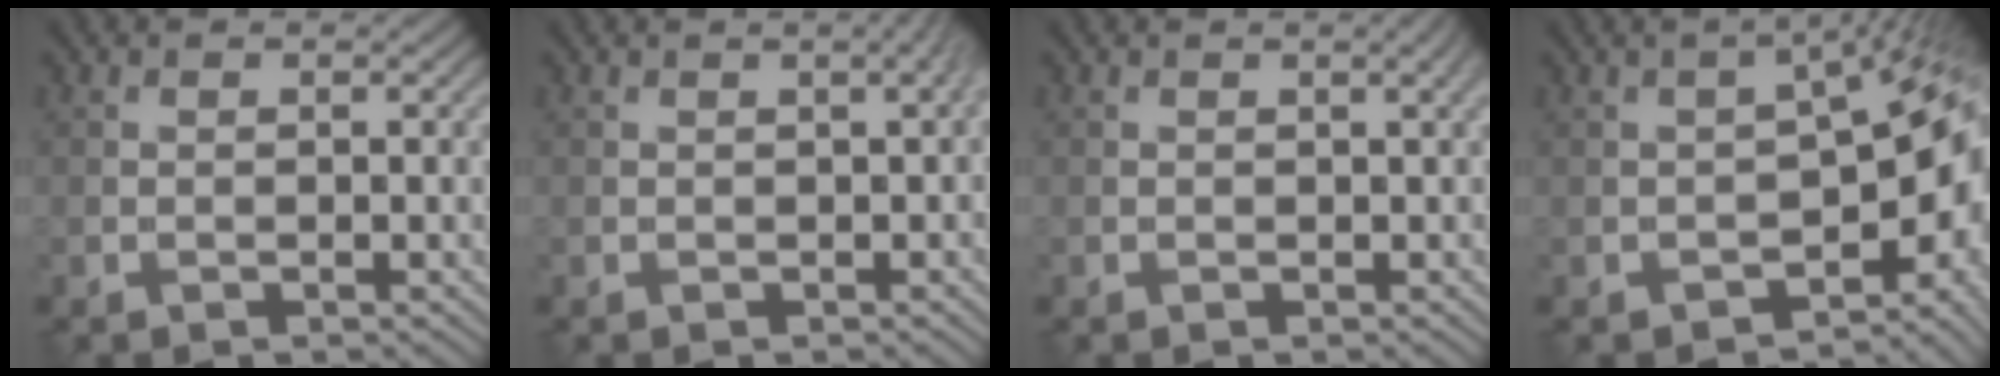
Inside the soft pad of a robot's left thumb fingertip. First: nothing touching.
{"total": 2.5, "force": [0.4, 0.7, 2.3], "torque": [-0.013, 0.012, 0.002]}
{"total": 1.5, "force": [0.5, 0.5, 1.3], "torque": [-0.002, 0.007, 0.001]}
{"total": 10.7, "force": [-3.4, 3.9, 9.3], "torque": [-0.127, -0.020, -0.035]}